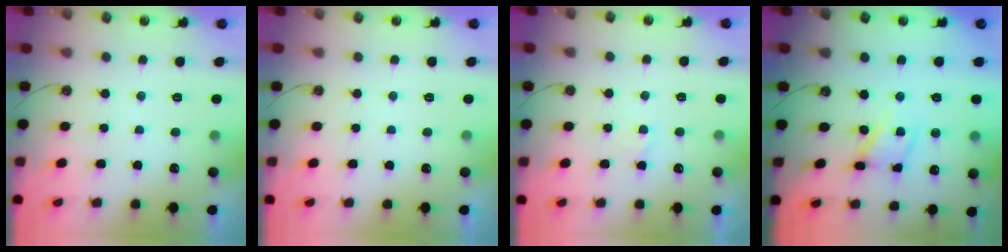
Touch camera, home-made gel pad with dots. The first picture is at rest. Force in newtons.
{"total": 0.0}
{"total": 1.6, "press": 1.6, "slide": 0.2}
{"total": 10.3, "press": 10.2, "slide": 0.8}